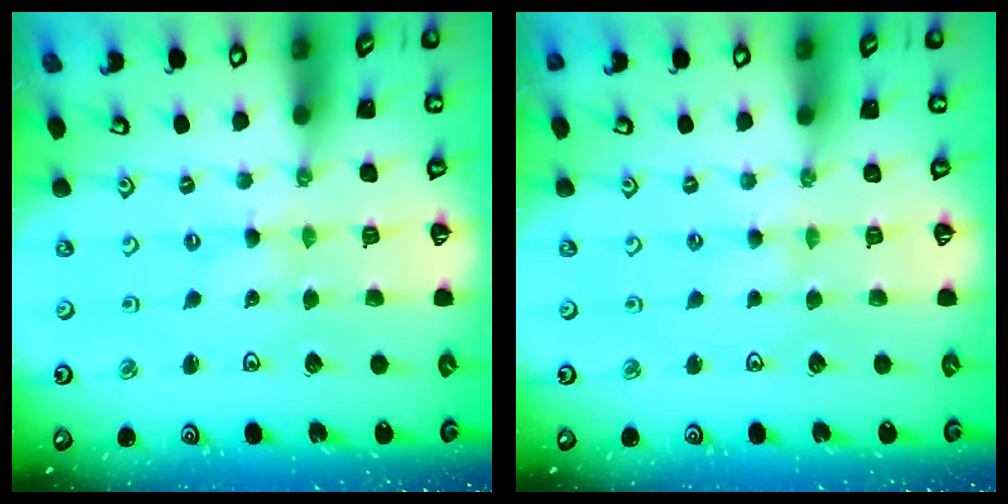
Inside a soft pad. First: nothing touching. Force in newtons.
{"total": 2.1, "press": 2.1, "slide": 0.2}